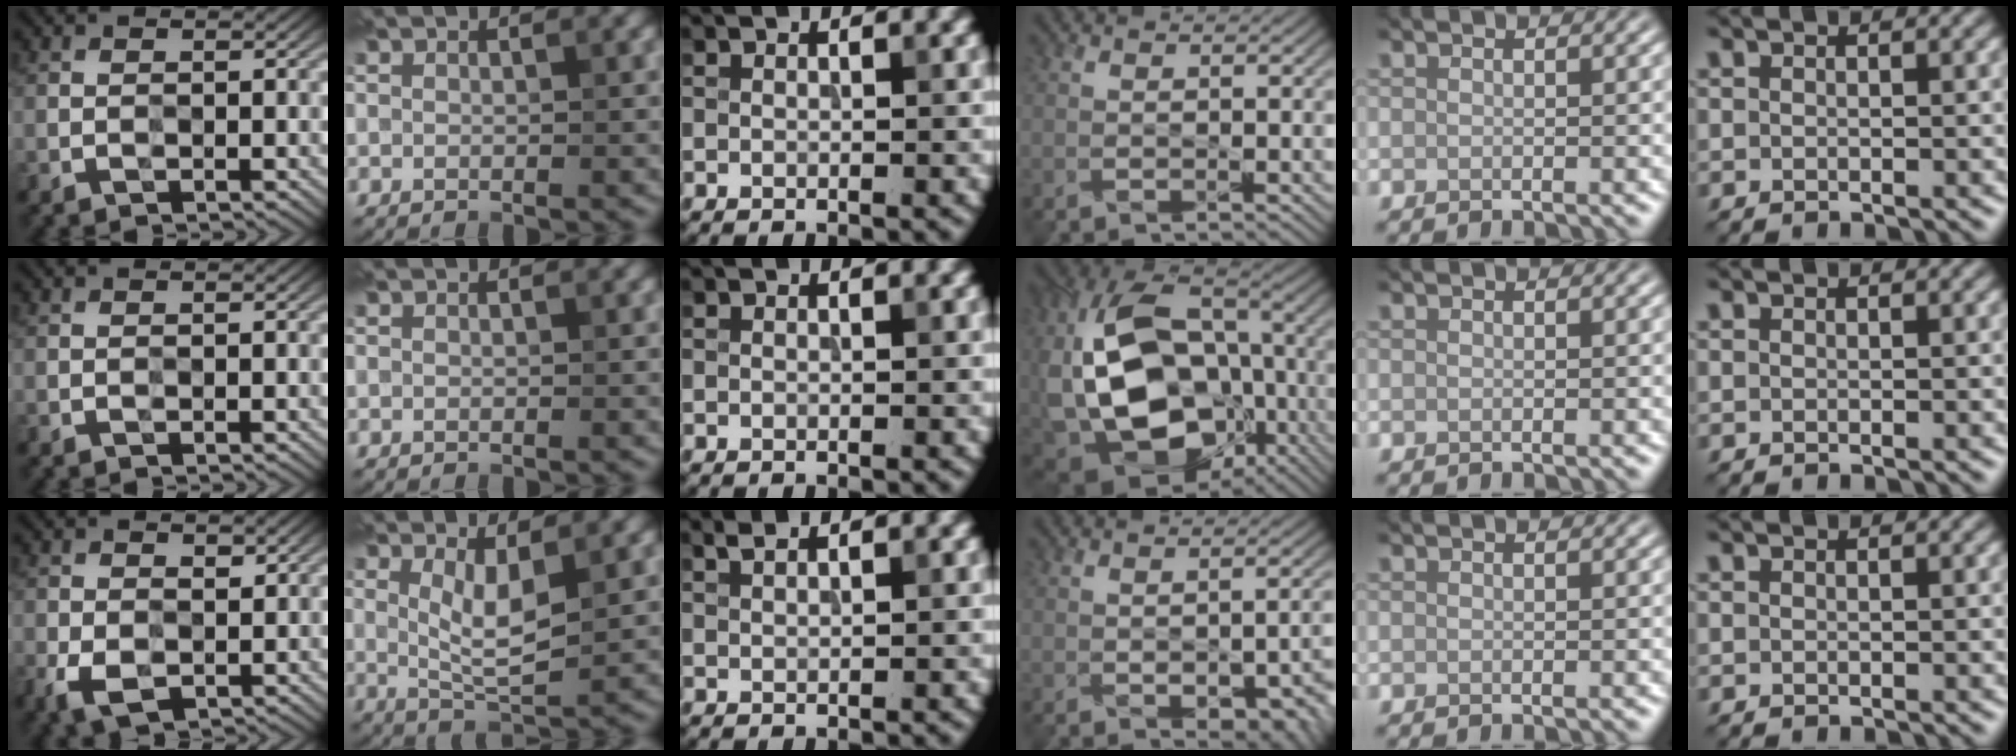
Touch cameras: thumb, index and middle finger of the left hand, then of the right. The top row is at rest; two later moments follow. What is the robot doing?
{"motion": "wipe", "object": "mirror"}